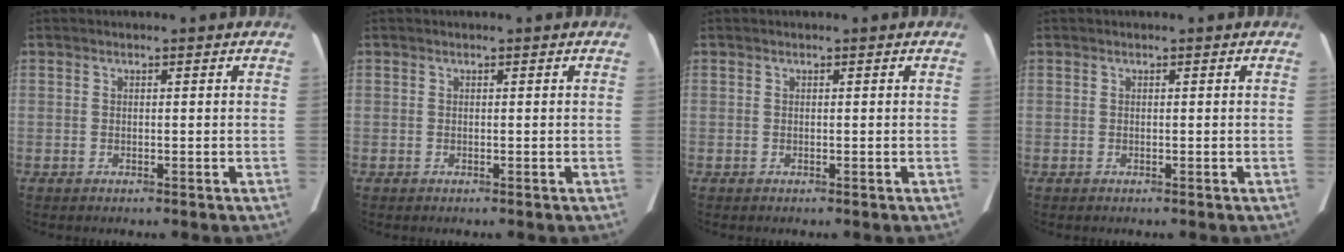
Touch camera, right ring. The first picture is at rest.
{"total": 0.0}
{"total": 0.0}
{"total": 0.0}